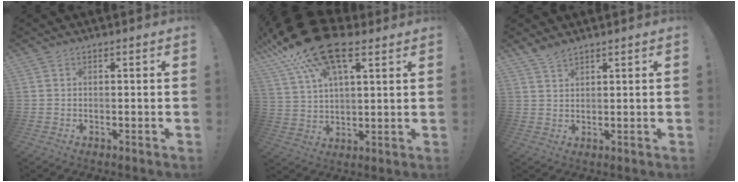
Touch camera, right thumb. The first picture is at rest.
{"total": 19.2, "force": [11.4, 8.4, 13.0], "torque": [-0.240, -0.052, 0.198]}
{"total": 3.1, "force": [2.7, 0.7, 1.3], "torque": [-0.027, -0.017, 0.051]}